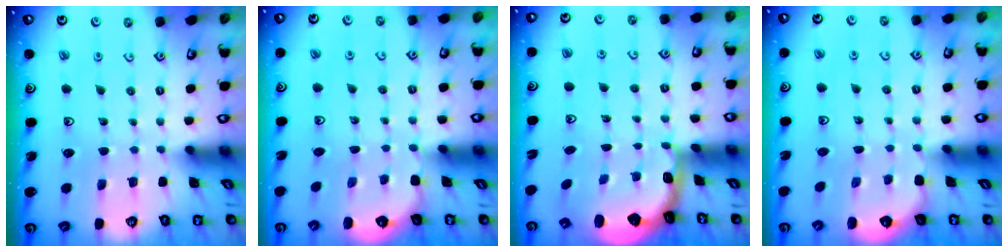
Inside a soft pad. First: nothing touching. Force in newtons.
{"total": 3.0, "press": 2.6, "slide": 1.5}
{"total": 2.7, "press": 2.1, "slide": 1.7}
{"total": 3.0, "press": 2.6, "slide": 1.5}